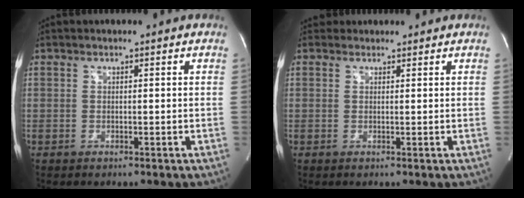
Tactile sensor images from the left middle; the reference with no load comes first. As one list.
[{"total": 1.9, "force": [1.6, 1.0, -0.3], "torque": [0.009, 0.020, 0.021]}]